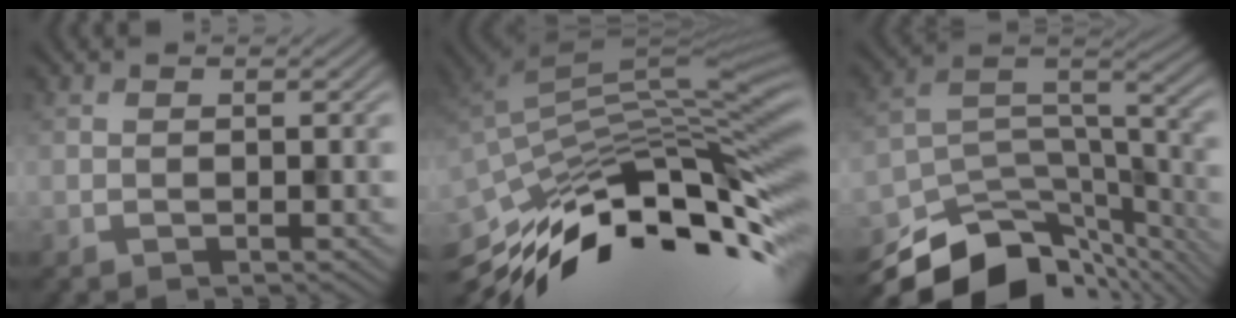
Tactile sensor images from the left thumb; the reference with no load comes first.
{"total": 14.3, "force": [-8.0, 4.5, 10.9], "torque": [-0.221, 0.004, -0.145]}
{"total": 15.1, "force": [-12.1, 6.0, 6.9], "torque": [-0.142, -0.014, -0.178]}